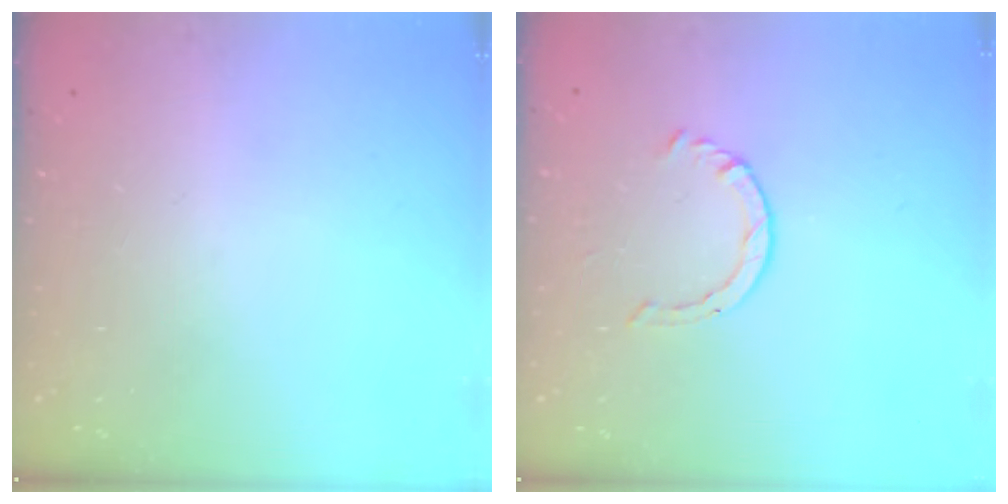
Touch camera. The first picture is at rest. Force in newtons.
{"total": 3.0, "press": 2.9, "slide": 0.3}